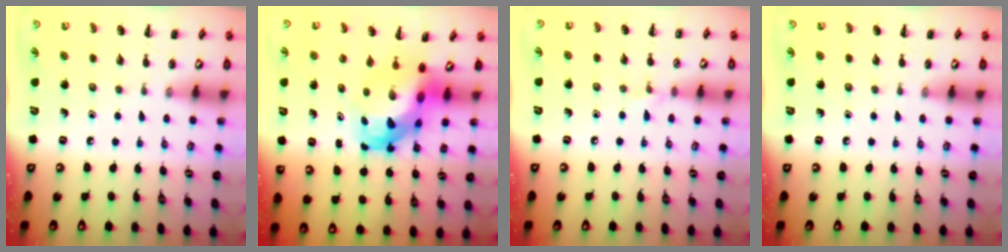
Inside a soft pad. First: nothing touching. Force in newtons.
{"total": 6.9, "press": 6.7, "slide": 1.8}
{"total": 4.3, "press": 4.0, "slide": 1.6}
{"total": 0.0}